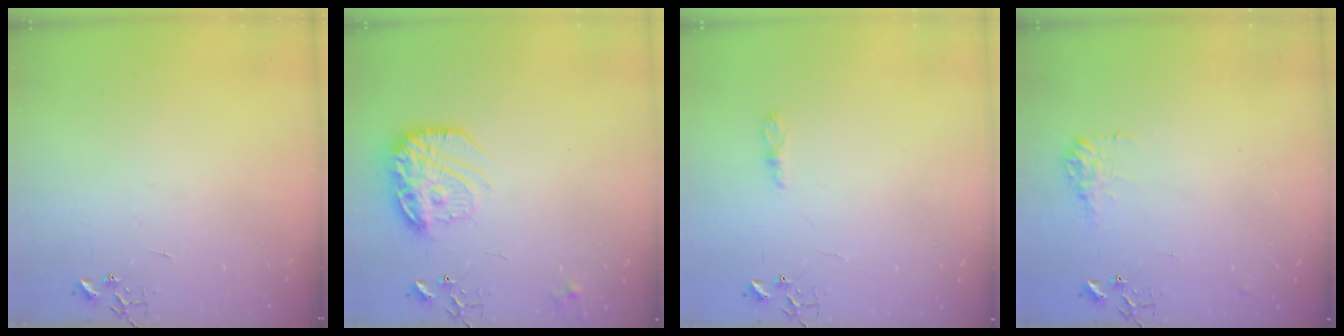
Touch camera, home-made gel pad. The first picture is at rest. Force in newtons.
{"total": 17.3, "press": 17.3, "slide": 1.3}
{"total": 4.5, "press": 4.5, "slide": 0.5}
{"total": 9.2, "press": 9.2, "slide": 0.4}